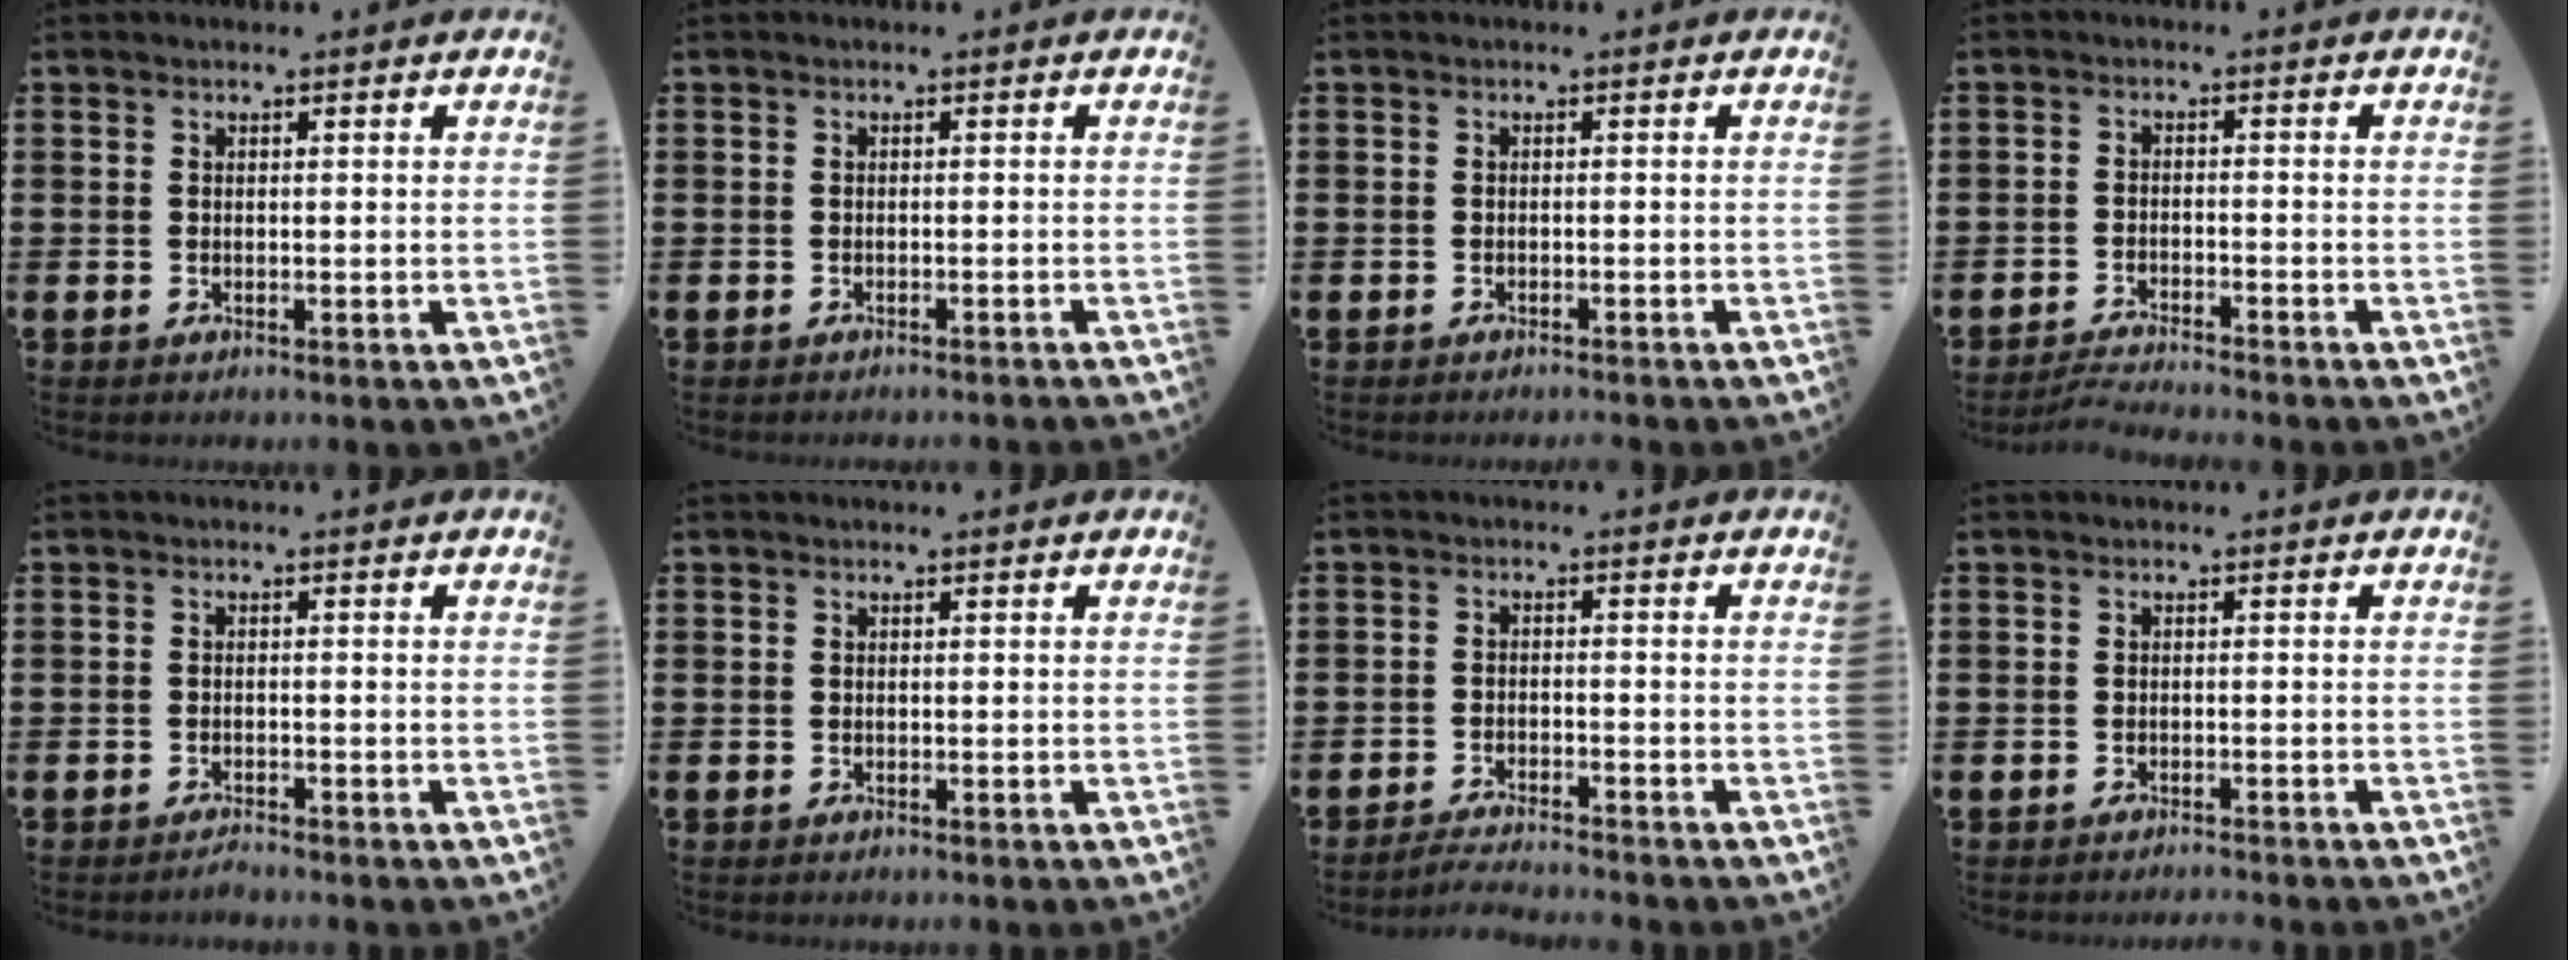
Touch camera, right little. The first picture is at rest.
{"total": 0.5, "force": [-0.5, -0.1, 0.1], "torque": [0.000, 0.000, -0.011]}
{"total": 0.6, "force": [-0.6, -0.2, 0.0], "torque": [0.001, -0.001, -0.012]}
{"total": 2.5, "force": [-2.4, -0.2, 0.5], "torque": [-0.008, 0.005, -0.049]}
{"total": 0.9, "force": [-0.9, 0.0, 0.1], "torque": [-0.005, -0.002, -0.018]}
{"total": 0.0}
{"total": 2.2, "force": [-2.2, -0.3, 0.2], "torque": [-0.005, 0.003, -0.045]}
{"total": 0.9, "force": [-0.8, -0.2, 0.1], "torque": [-0.001, -0.001, -0.017]}